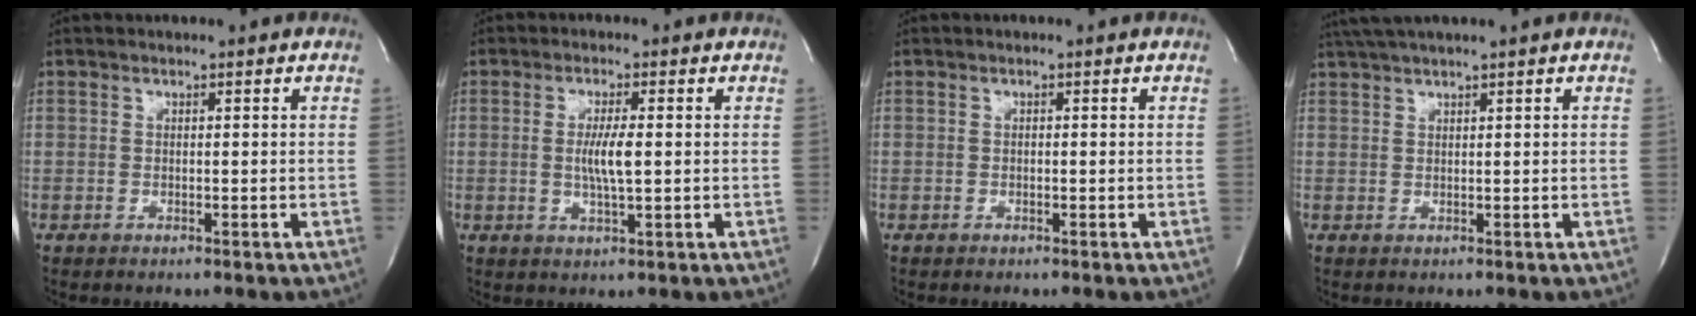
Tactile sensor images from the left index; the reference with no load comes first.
{"total": 4.5, "force": [-0.1, 0.4, 4.5], "torque": [-0.087, -0.006, 0.001]}
{"total": 0.0}
{"total": 3.6, "force": [2.9, -0.9, 2.0], "torque": [-0.042, 0.020, 0.058]}